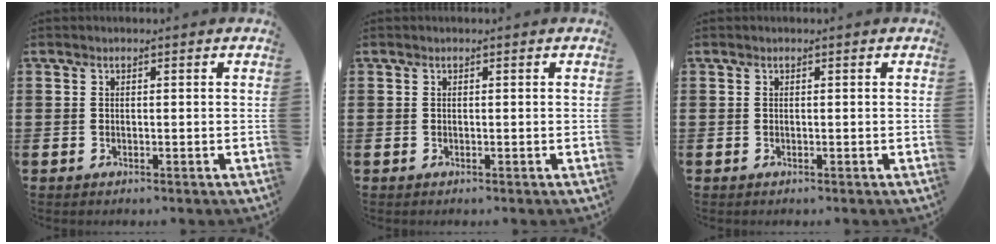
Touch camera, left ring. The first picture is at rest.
{"total": 0.0}
{"total": 0.0}